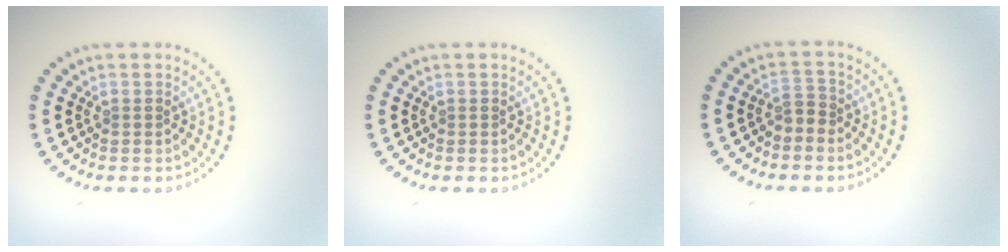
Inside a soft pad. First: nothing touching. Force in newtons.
{"total": 0.0}
{"total": 1.3, "press": 0.9, "slide": 0.8}